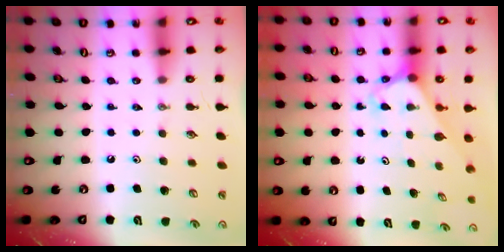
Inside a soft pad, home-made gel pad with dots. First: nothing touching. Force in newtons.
{"total": 2.7, "press": 2.7, "slide": 0.2}